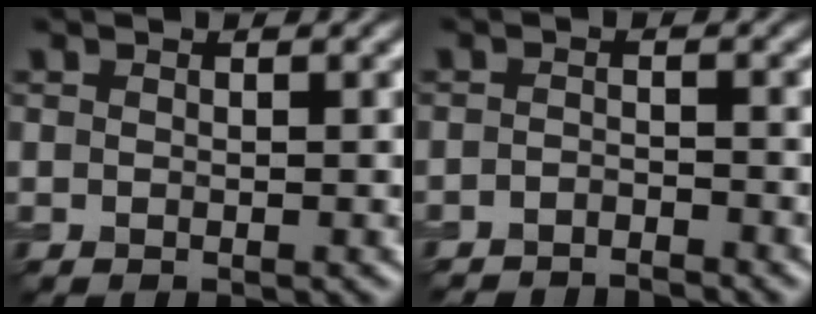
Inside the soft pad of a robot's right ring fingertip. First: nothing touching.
{"total": 2.9, "force": [-2.9, 0.3, 0.5], "torque": [-0.008, -0.010, -0.049]}